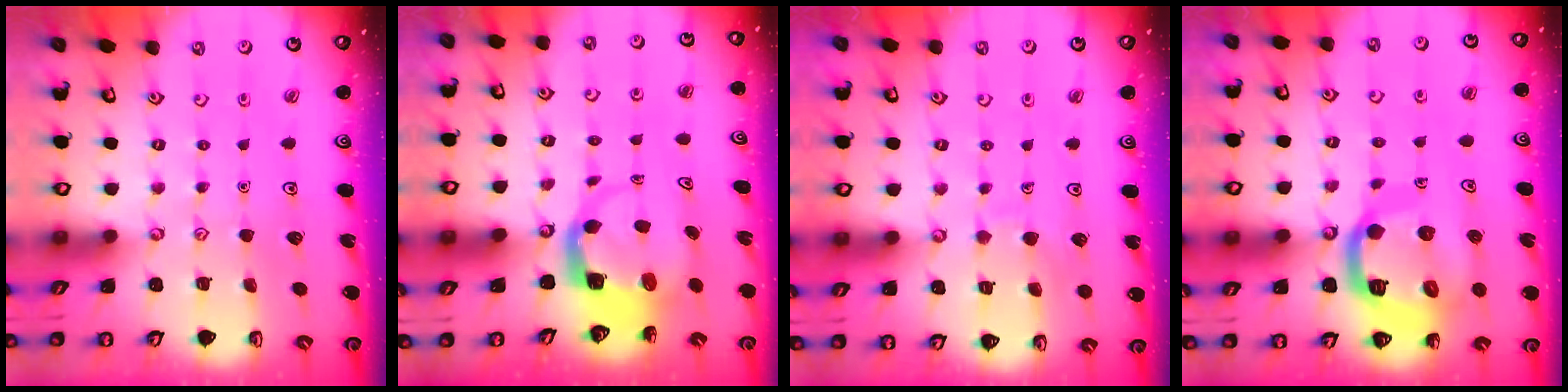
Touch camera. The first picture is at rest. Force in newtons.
{"total": 5.2, "press": 5.1, "slide": 0.8}
{"total": 5.8, "press": 5.7, "slide": 0.6}
{"total": 15.6, "press": 15.5, "slide": 1.8}